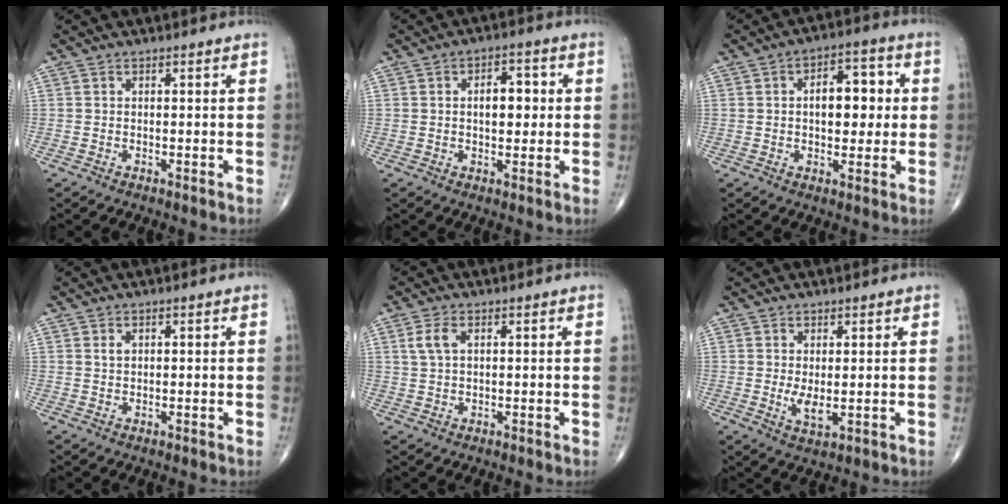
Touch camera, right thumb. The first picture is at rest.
{"total": 6.2, "force": [0.6, 3.6, 5.1], "torque": [-0.053, 0.009, 0.007]}
{"total": 10.0, "force": [1.0, 5.7, 8.1], "torque": [-0.085, 0.014, 0.014]}
{"total": 1.0, "force": [0.4, 0.6, 0.6], "torque": [-0.009, 0.002, 0.009]}
{"total": 3.2, "force": [1.1, 1.7, 2.5], "torque": [-0.061, 0.009, 0.023]}
{"total": 3.4, "force": [0.2, 1.2, 3.2], "torque": [-0.055, -0.012, 0.011]}